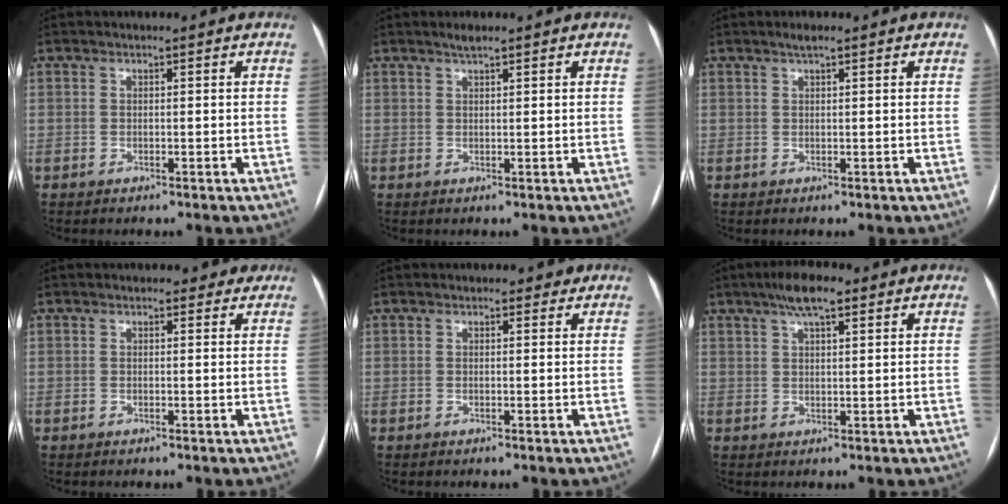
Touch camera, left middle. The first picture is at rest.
{"total": 1.4, "force": [1.1, 0.1, 0.9], "torque": [-0.017, 0.005, 0.024]}
{"total": 1.3, "force": [0.9, 0.1, 0.9], "torque": [-0.016, 0.006, 0.018]}
{"total": 2.5, "force": [2.1, 1.4, 0.4], "torque": [0.006, 0.005, 0.013]}
{"total": 1.6, "force": [1.2, 0.9, 0.4], "torque": [0.000, 0.007, 0.011]}
{"total": 5.6, "force": [3.6, 1.3, 4.1], "torque": [-0.075, 0.015, 0.061]}